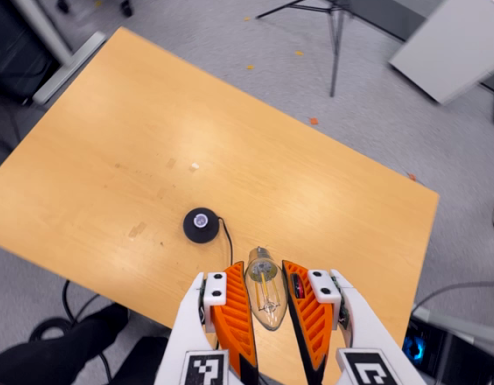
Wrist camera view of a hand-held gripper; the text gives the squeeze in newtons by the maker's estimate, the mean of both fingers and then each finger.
{"total": 13.9, "left": 15.3, "right": 12.5}